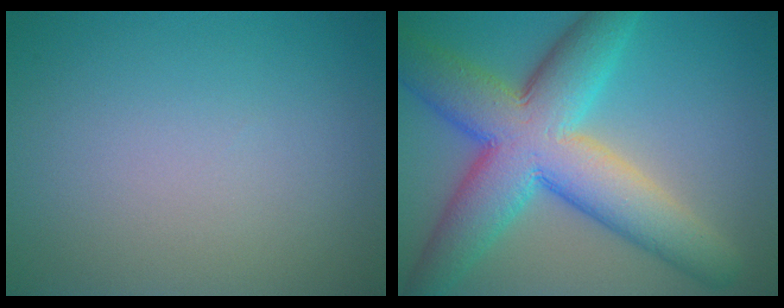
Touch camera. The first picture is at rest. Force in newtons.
{"total": 11.6, "press": 11.6, "slide": 0.2}